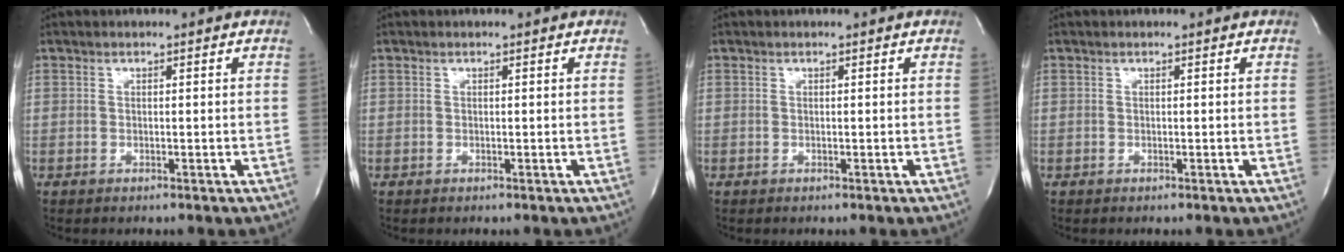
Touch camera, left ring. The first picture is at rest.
{"total": 0.0}
{"total": 0.0}
{"total": 0.0}